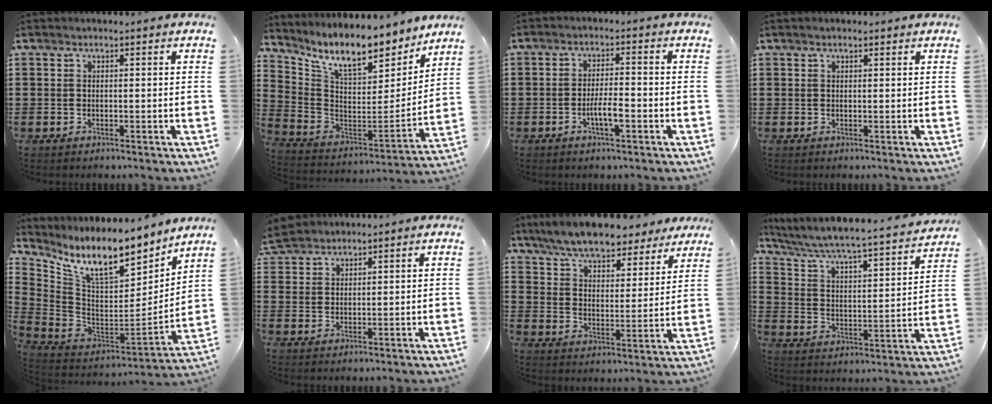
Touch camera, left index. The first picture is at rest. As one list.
[{"total": 11.0, "force": [9.0, 2.4, 5.8], "torque": [-0.136, -0.066, 0.153]}, {"total": 4.2, "force": [-1.5, 0.9, 3.9], "torque": [-0.072, 0.003, -0.028]}, {"total": 0.8, "force": [0.6, 0.2, 0.5], "torque": [-0.010, 0.001, 0.010]}, {"total": 10.5, "force": [7.4, 2.3, 7.1], "torque": [-0.158, -0.057, 0.124]}, {"total": 3.1, "force": [3.0, 1.0, 0.1], "torque": [-0.014, -0.004, 0.058]}, {"total": 8.6, "force": [7.9, 1.2, 3.2], "torque": [-0.095, -0.035, 0.144]}, {"total": 4.2, "force": [3.6, -0.1, 2.1], "torque": [-0.062, -0.043, 0.046]}]